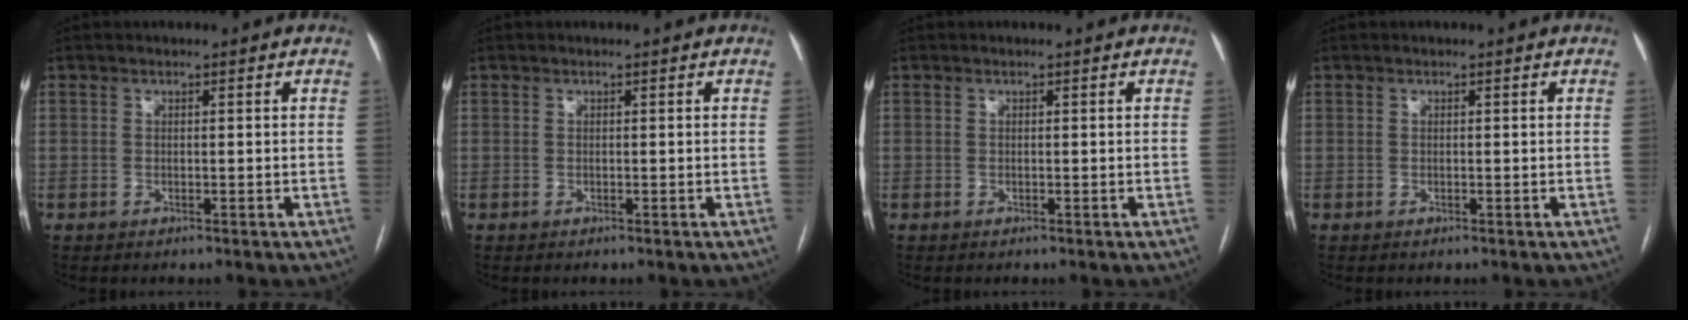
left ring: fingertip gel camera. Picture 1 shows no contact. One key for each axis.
{"total": 0.0}
{"total": 0.0}
{"total": 0.0}